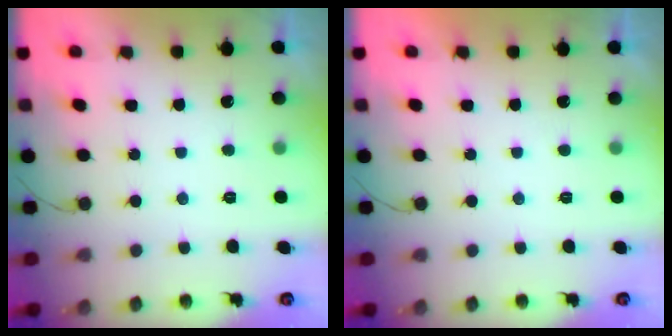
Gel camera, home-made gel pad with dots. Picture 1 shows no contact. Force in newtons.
{"total": 1.9, "press": 1.9, "slide": 0.1}